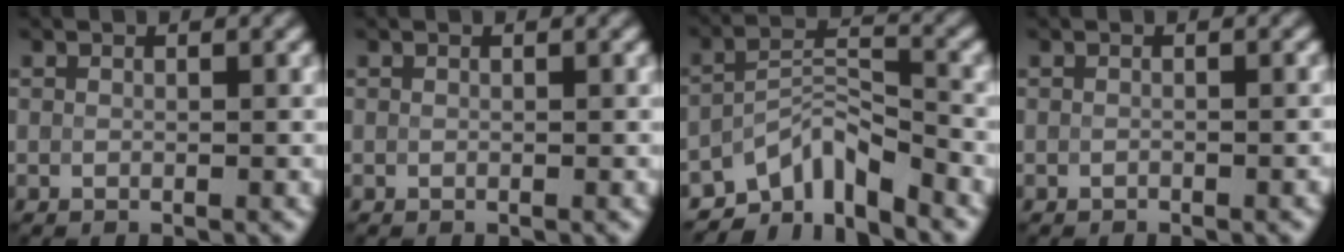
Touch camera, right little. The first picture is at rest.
{"total": 0.0}
{"total": 5.5, "force": [-4.2, 2.0, 2.9], "torque": [-0.037, 0.003, -0.083]}
{"total": 0.5, "force": [-0.5, 0.1, 0.2], "torque": [-0.002, 0.001, -0.007]}